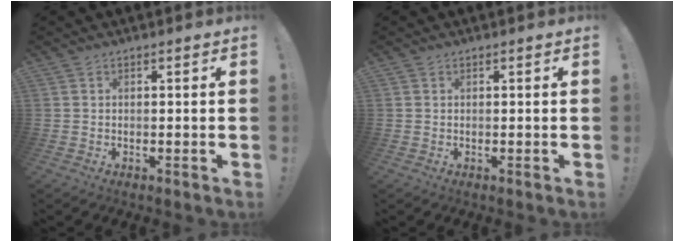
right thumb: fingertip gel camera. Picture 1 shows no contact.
{"total": 0.0}